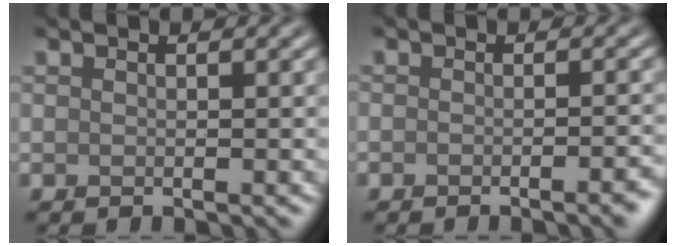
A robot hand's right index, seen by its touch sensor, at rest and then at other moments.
{"total": 2.0, "force": [-1.4, 0.2, 1.3], "torque": [-0.015, -0.001, -0.022]}